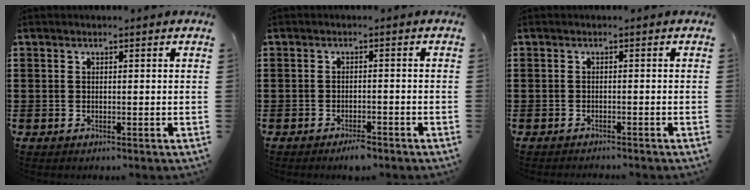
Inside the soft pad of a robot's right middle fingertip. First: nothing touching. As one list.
[{"total": 1.8, "force": [-1.7, 0.4, 0.4], "torque": [-0.013, 0.002, -0.034]}, {"total": 0.9, "force": [-0.9, 0.0, -0.1], "torque": [-0.001, 0.001, -0.020]}]